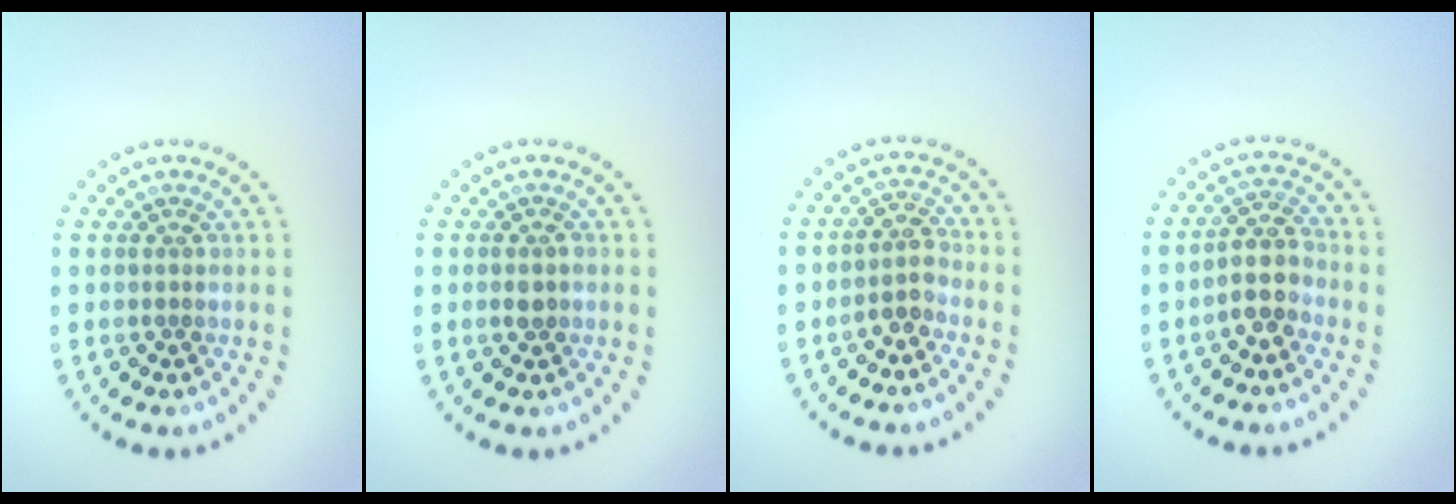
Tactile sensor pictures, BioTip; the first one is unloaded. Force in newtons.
{"total": 1.1, "press": 1.0, "slide": 0.4}
{"total": 2.1, "press": 1.7, "slide": 1.1}
{"total": 2.8, "press": 2.5, "slide": 1.2}